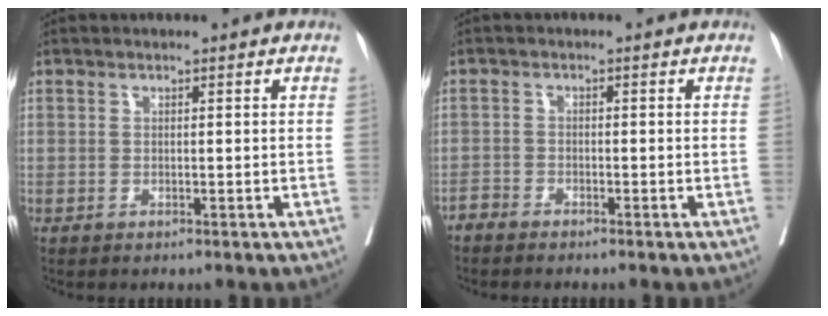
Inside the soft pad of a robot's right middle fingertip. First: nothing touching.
{"total": 1.5, "force": [-1.5, 0.1, 0.1], "torque": [0.002, 0.000, -0.032]}